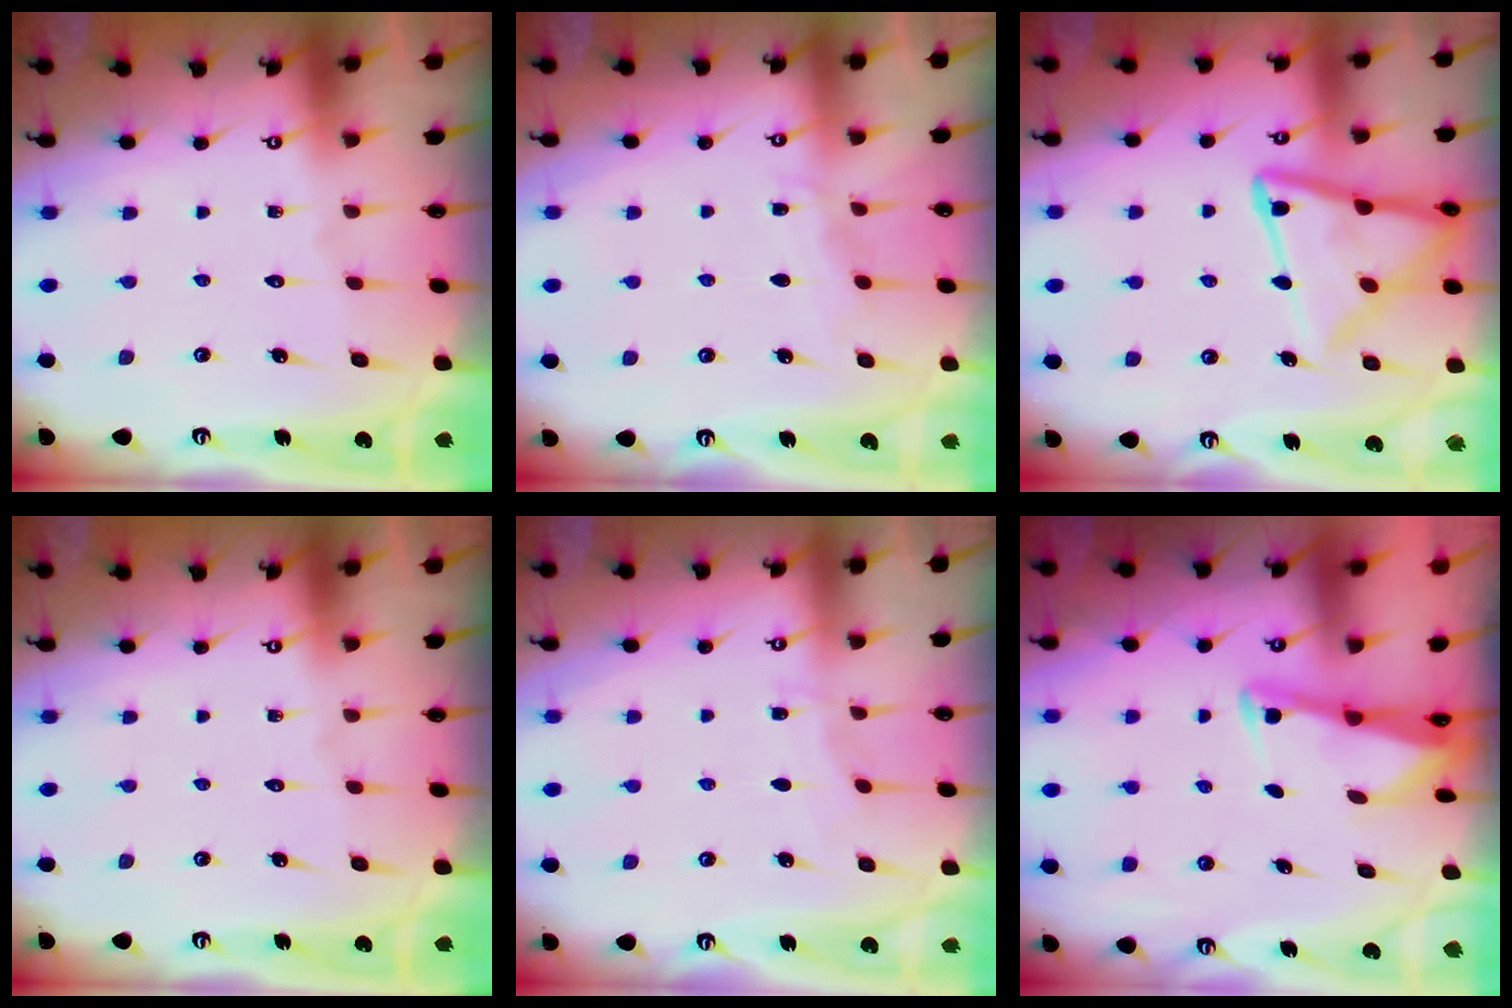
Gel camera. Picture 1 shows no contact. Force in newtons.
{"total": 5.0, "press": 5.0, "slide": 0.5}
{"total": 15.4, "press": 15.3, "slide": 1.3}
{"total": 0.0}
{"total": 2.3, "press": 2.3, "slide": 0.3}
{"total": 2.7, "press": 2.7, "slide": 0.2}